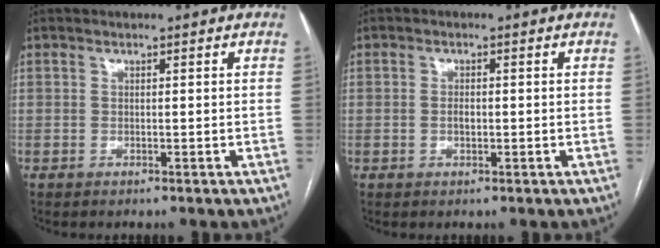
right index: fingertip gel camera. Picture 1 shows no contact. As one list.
[{"total": 1.6, "force": [-0.2, 0.8, 1.4], "torque": [-0.025, 0.002, -0.003]}]